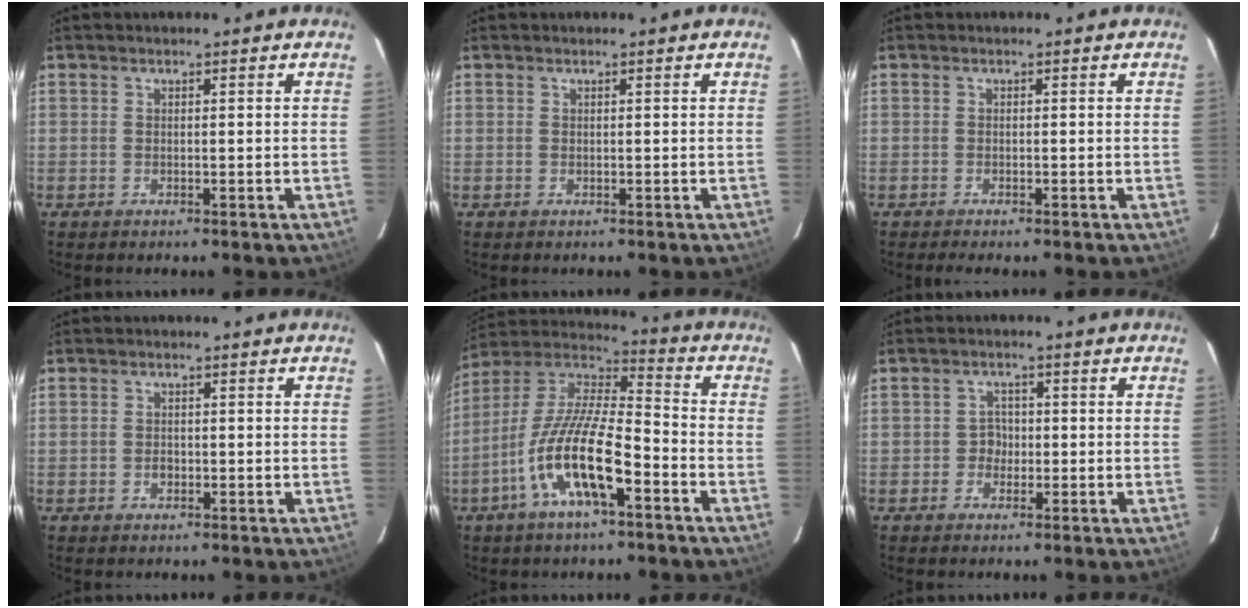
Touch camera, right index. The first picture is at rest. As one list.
[{"total": 0.0}, {"total": 1.6, "force": [-1.4, 0.1, 0.7], "torque": [-0.020, -0.005, -0.025]}, {"total": 1.4, "force": [-0.5, 1.1, 0.7], "torque": [-0.013, 0.003, -0.008]}, {"total": 16.1, "force": [-7.2, 4.2, 13.7], "torque": [-0.269, -0.013, -0.143]}, {"total": 2.4, "force": [-0.9, 2.2, 0.3], "torque": [-0.004, 0.007, -0.017]}]